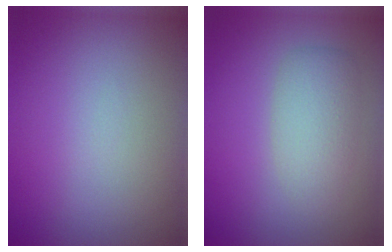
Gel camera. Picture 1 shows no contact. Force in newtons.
{"total": 3.0, "press": 3.0, "slide": 0.3}